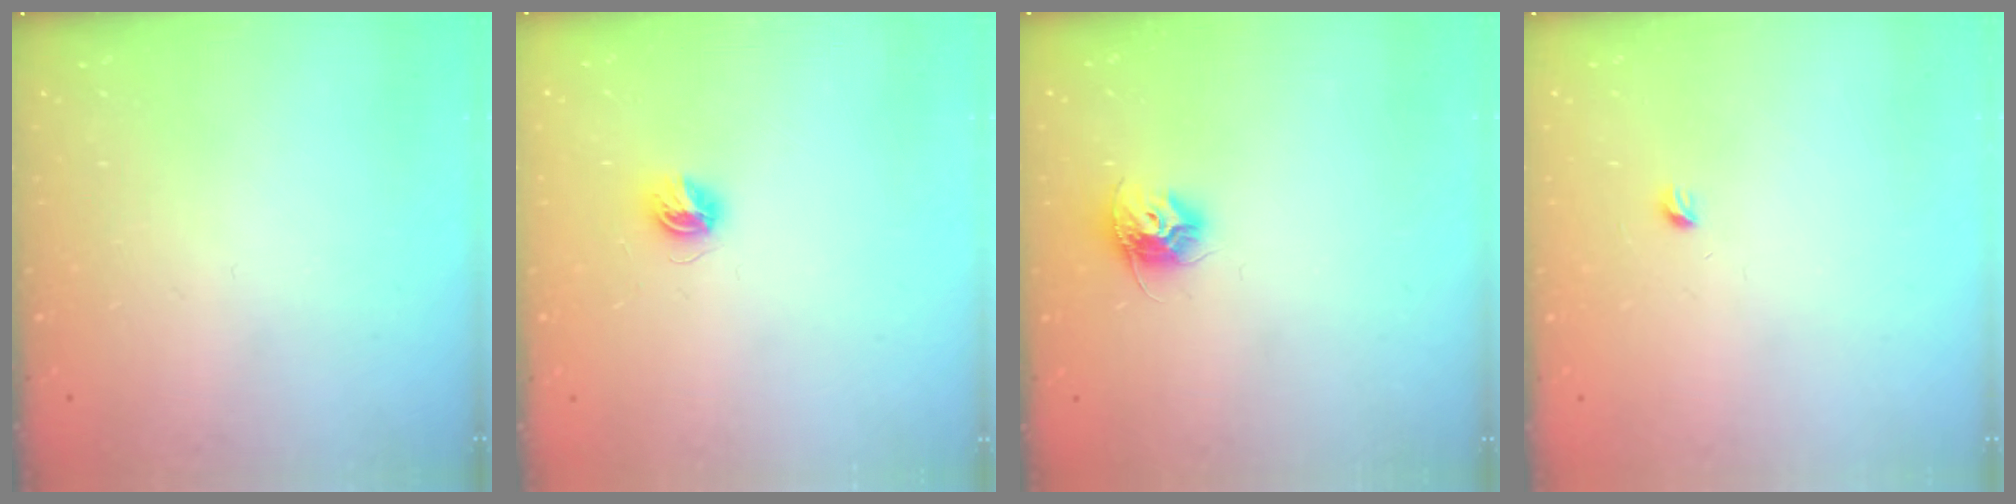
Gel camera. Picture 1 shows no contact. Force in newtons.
{"total": 4.6, "press": 4.6, "slide": 0.6}
{"total": 9.4, "press": 9.4, "slide": 0.2}
{"total": 2.9, "press": 2.9, "slide": 0.4}